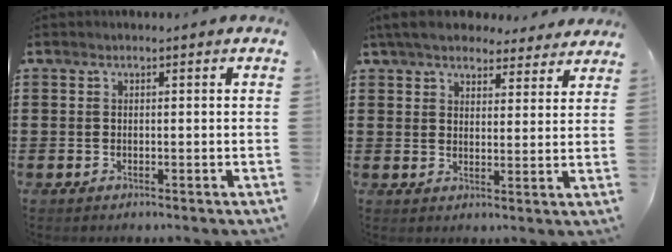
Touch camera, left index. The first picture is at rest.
{"total": 6.1, "force": [5.6, 1.4, 2.0], "torque": [-0.057, -0.014, 0.103]}